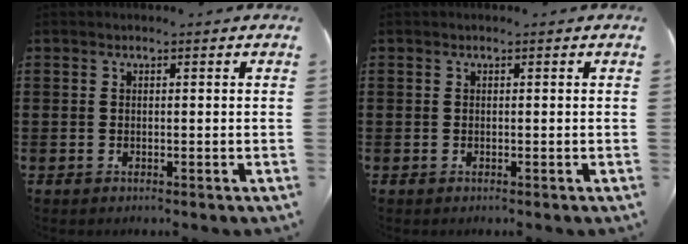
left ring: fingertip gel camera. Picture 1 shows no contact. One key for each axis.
{"total": 0.0}